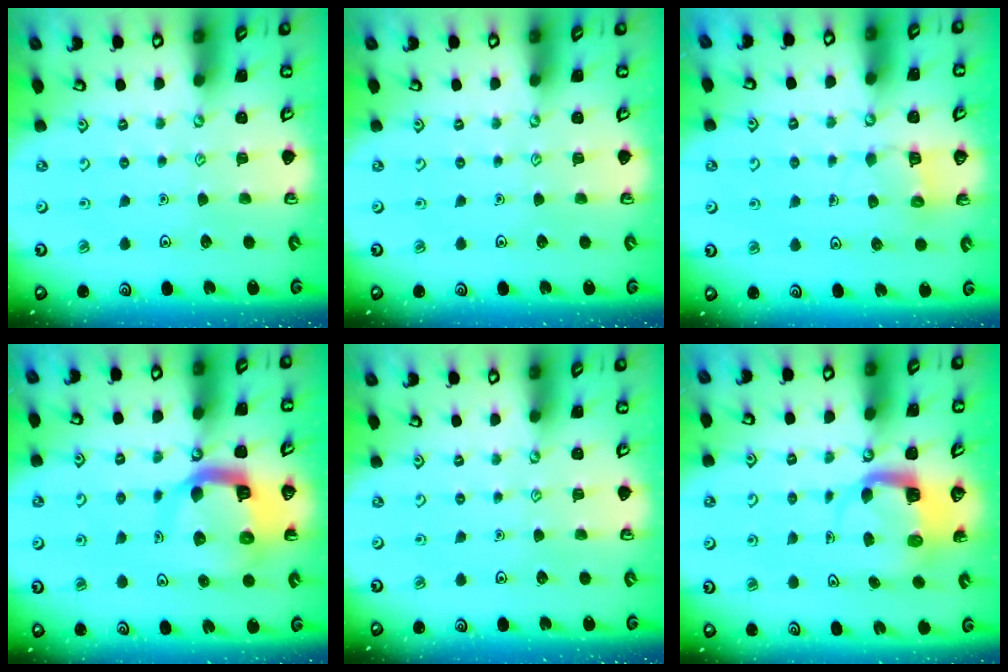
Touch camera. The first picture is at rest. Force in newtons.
{"total": 0.0}
{"total": 5.5, "press": 5.5, "slide": 0.5}
{"total": 10.6, "press": 10.5, "slide": 1.3}
{"total": 0.0}
{"total": 5.8, "press": 5.8, "slide": 0.6}